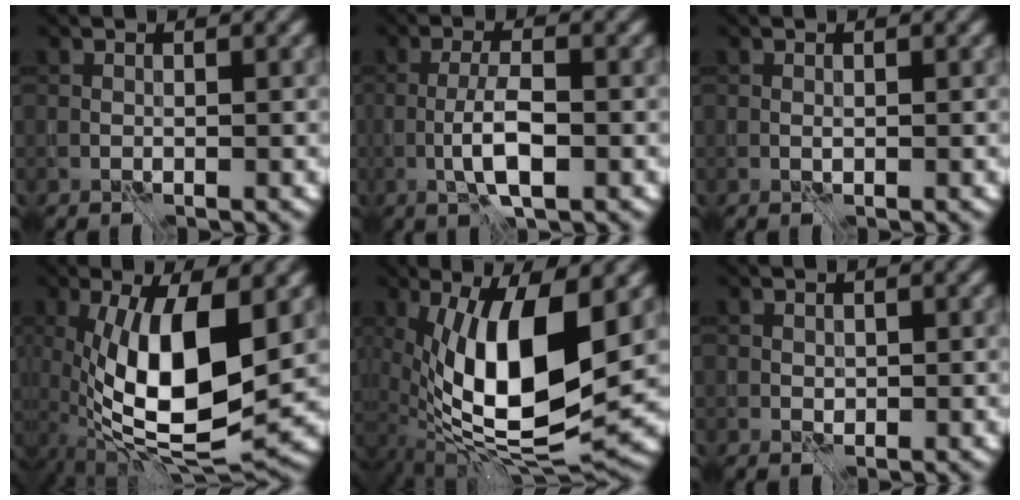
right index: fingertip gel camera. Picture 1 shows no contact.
{"total": 3.6, "force": [-1.5, 0.8, 3.2], "torque": [-0.065, 0.002, -0.032]}
{"total": 0.0}
{"total": 11.9, "force": [-0.6, 4.4, 11.1], "torque": [-0.198, -0.007, -0.015]}
{"total": 12.8, "force": [0.6, 4.6, 11.9], "torque": [-0.207, -0.009, 0.007]}
{"total": 0.8, "force": [0.0, 0.7, 0.3], "torque": [-0.005, -0.001, 0.001]}